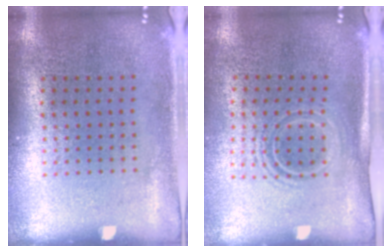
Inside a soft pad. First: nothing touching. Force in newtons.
{"total": 1.6, "press": 1.2, "slide": 1.0}